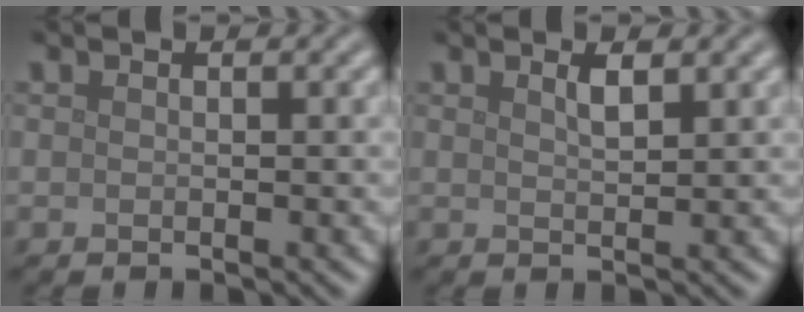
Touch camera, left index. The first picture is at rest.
{"total": 1.4, "force": [1.0, 0.3, 1.0], "torque": [-0.018, 0.003, 0.015]}